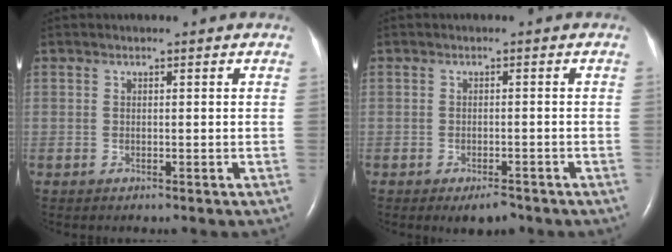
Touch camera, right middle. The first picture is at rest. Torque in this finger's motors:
{"motor_torque": [-0.26, -0.01, 0.14, 0.04]}